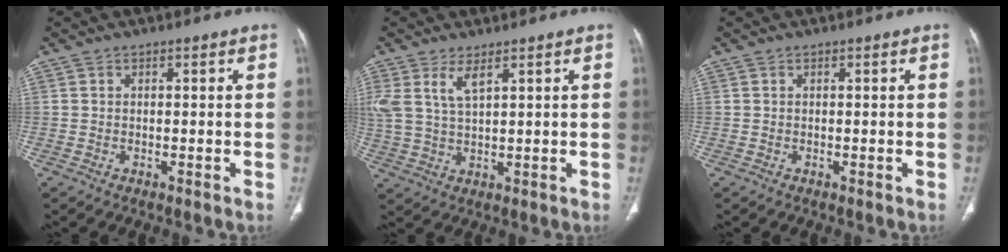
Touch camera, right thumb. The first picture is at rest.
{"total": 6.2, "force": [3.3, 2.3, 4.8], "torque": [-0.113, -0.010, 0.076]}
{"total": 0.0}